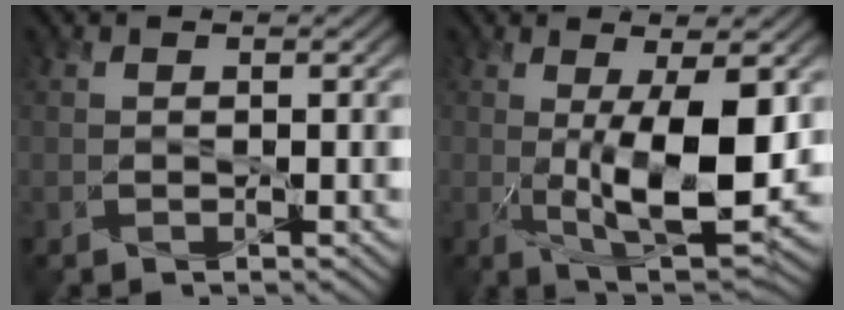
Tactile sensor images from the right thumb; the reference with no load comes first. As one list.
[{"total": 10.8, "force": [-0.1, 3.5, 10.2], "torque": [-0.183, -0.016, 0.006]}]